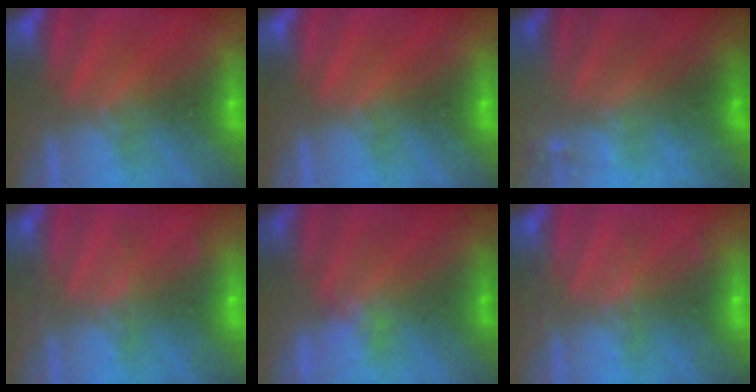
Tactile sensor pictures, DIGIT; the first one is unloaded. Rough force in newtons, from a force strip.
{"total": 0.0}
{"total": 2.2}
{"total": 2.3}
{"total": 2.3}
{"total": 2.3}